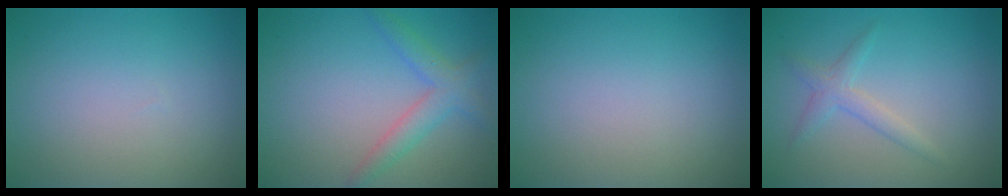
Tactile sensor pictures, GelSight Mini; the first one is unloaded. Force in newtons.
{"total": 3.1, "press": 3.1, "slide": 0.1}
{"total": 0.0}
{"total": 1.8, "press": 1.8, "slide": 0.1}